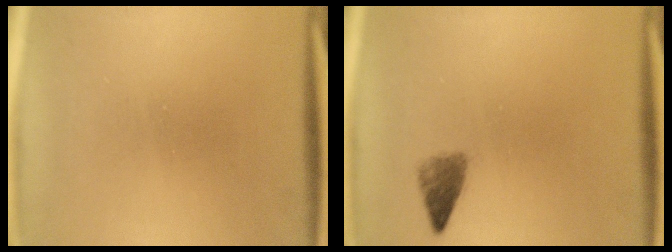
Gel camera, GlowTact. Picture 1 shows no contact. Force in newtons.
{"total": 2.2}